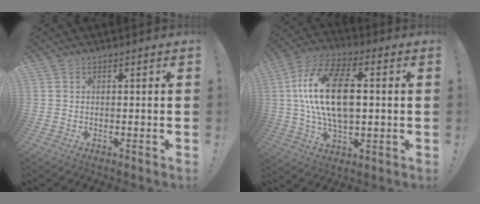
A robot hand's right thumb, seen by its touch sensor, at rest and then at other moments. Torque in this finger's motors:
{"motor_torque": [1.02, 3.02, 1.17, 0.91, 0.55]}